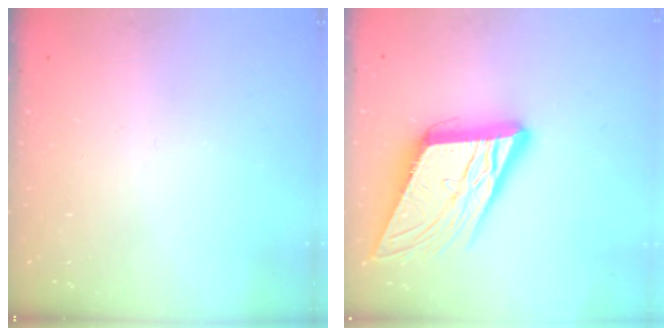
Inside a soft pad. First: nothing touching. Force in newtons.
{"total": 18.0, "press": 17.6, "slide": 3.8}